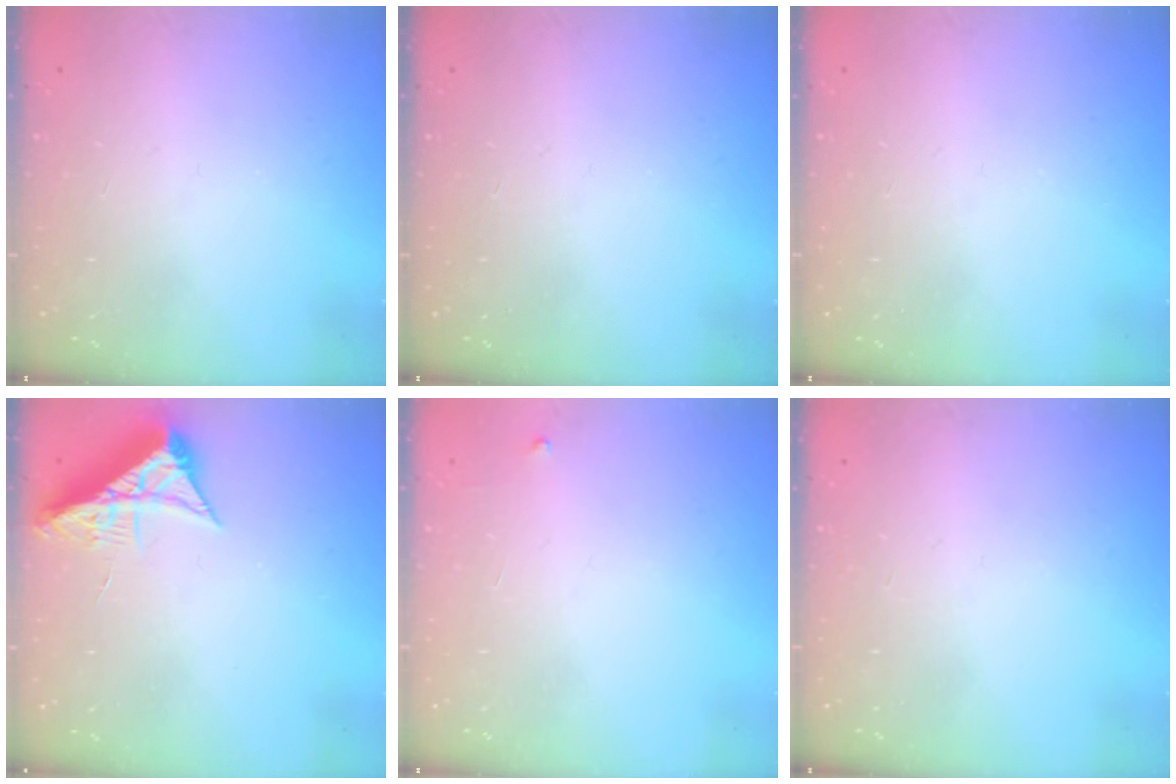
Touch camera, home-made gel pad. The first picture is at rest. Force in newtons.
{"total": 0.0}
{"total": 0.0}
{"total": 7.3, "press": 7.3, "slide": 0.2}
{"total": 2.6, "press": 2.6, "slide": 0.4}
{"total": 0.0}